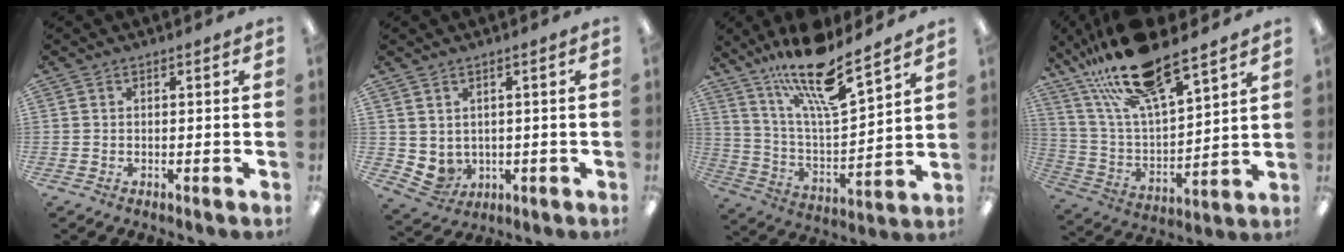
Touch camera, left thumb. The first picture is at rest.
{"total": 3.8, "force": [1.8, 3.2, 1.2], "torque": [-0.037, -0.010, 0.037]}
{"total": 18.4, "force": [14.3, 4.1, 10.9], "torque": [-0.198, -0.091, 0.240]}
{"total": 20.6, "force": [16.2, 5.5, 11.4], "torque": [-0.227, -0.086, 0.283]}